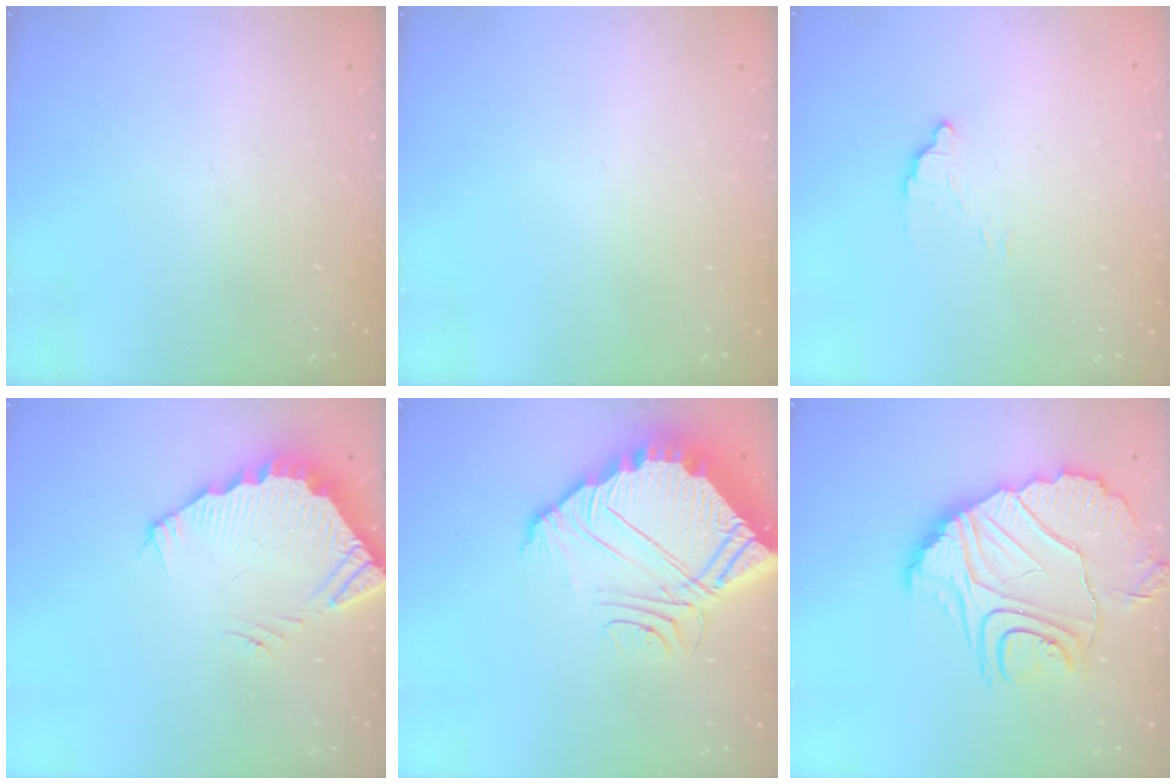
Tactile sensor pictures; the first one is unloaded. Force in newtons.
{"total": 0.0}
{"total": 2.5, "press": 2.5, "slide": 0.1}
{"total": 3.7, "press": 3.6, "slide": 0.2}
{"total": 10.8, "press": 10.8, "slide": 0.6}
{"total": 13.9, "press": 13.9, "slide": 0.6}